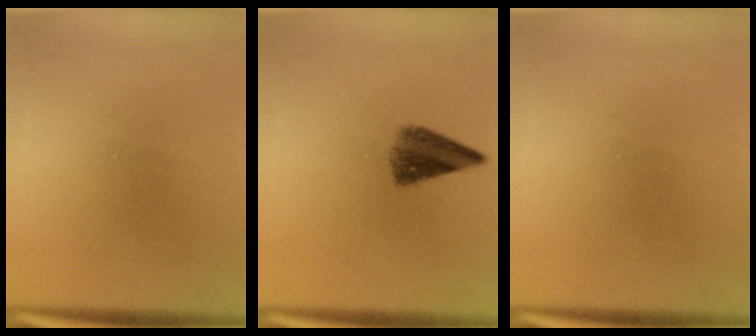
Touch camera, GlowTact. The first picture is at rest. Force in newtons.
{"total": 5.1}
{"total": 0.0}